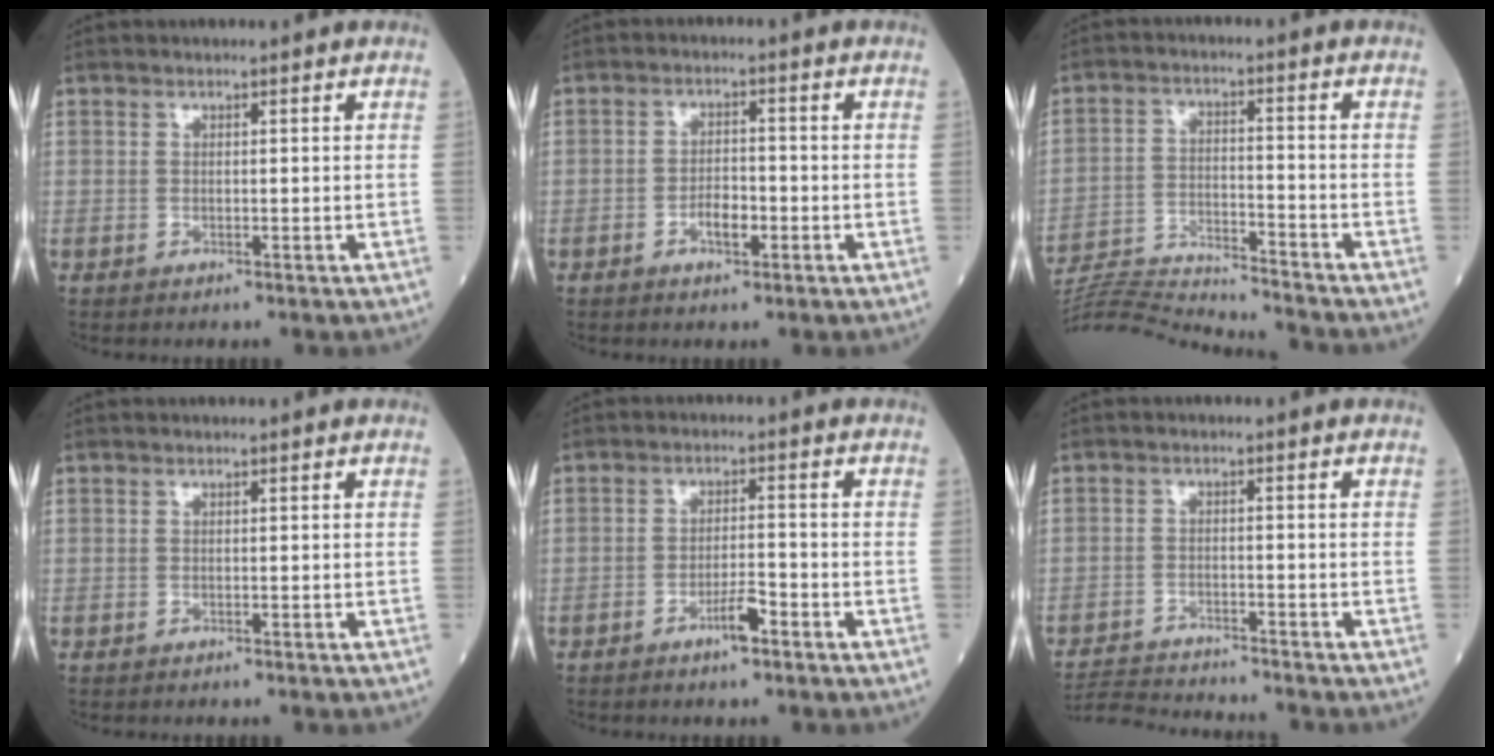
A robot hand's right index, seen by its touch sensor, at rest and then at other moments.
{"total": 3.3, "force": [-1.5, 1.3, 2.7], "torque": [-0.046, 0.004, -0.026]}
{"total": 16.0, "force": [-15.5, -1.6, 3.6], "torque": [-0.062, -0.006, -0.250]}
{"total": 0.0}
{"total": 3.6, "force": [-2.3, 0.5, 2.7], "torque": [-0.048, 0.001, -0.042]}
{"total": 8.7, "force": [-8.5, -0.2, 1.7], "torque": [-0.030, -0.008, -0.141]}